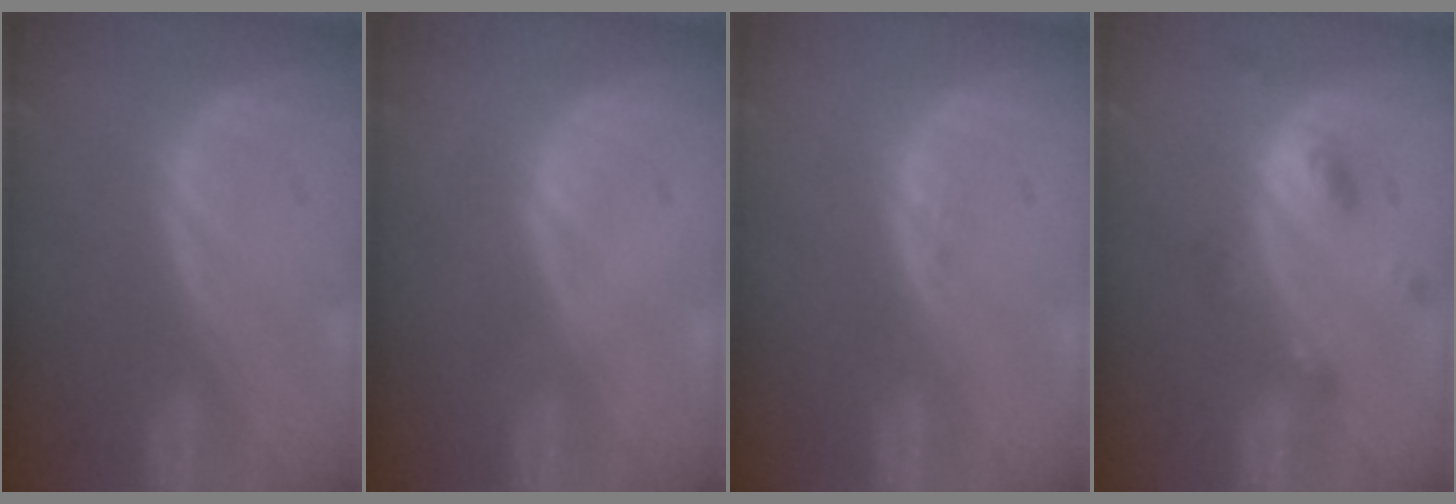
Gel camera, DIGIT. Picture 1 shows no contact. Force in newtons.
{"total": 0.0}
{"total": 0.6, "press": 0.6, "slide": 0.1}
{"total": 4.6, "press": 4.1, "slide": 2.1}